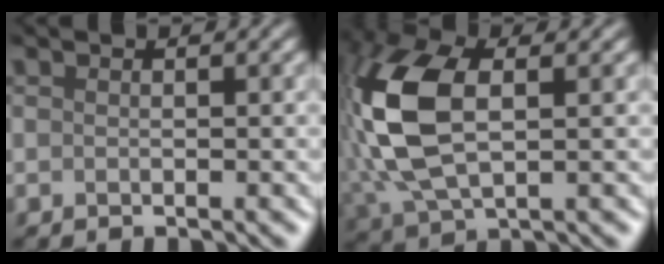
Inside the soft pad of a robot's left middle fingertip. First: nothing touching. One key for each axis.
{"total": 9.6, "fx": 0.2, "fy": 5.5, "fz": 7.9, "tx": -0.222, "ty": 0.005, "tz": 0.018}